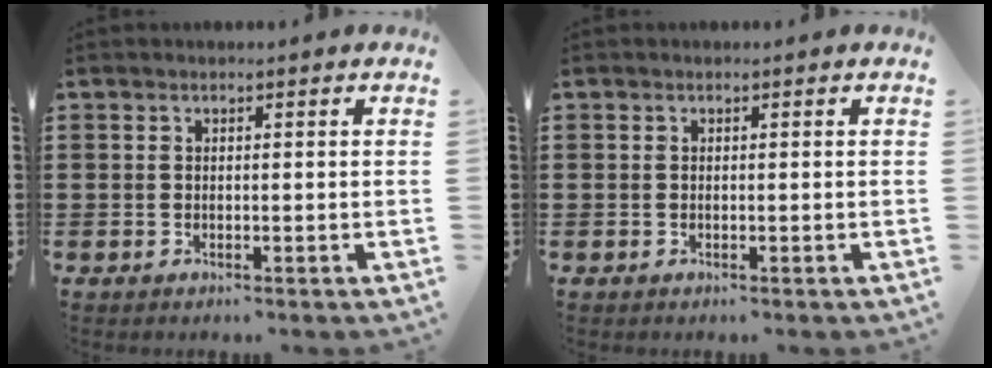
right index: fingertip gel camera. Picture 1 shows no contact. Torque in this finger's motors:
{"motor_torque": [-0.11, 0.04, 0.01, -0.01]}